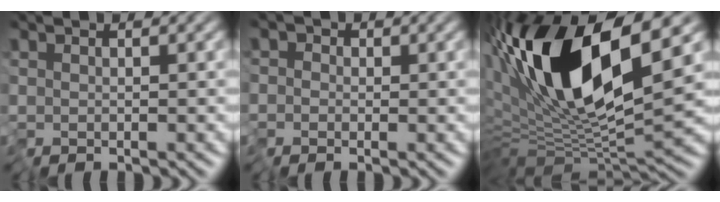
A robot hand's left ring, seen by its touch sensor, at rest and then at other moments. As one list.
[{"total": 1.4, "force": [-0.6, 1.3, 0.3], "torque": [0.012, 0.006, -0.014]}, {"total": 15.6, "force": [4.1, 4.7, 14.3], "torque": [-0.269, 0.011, 0.060]}]